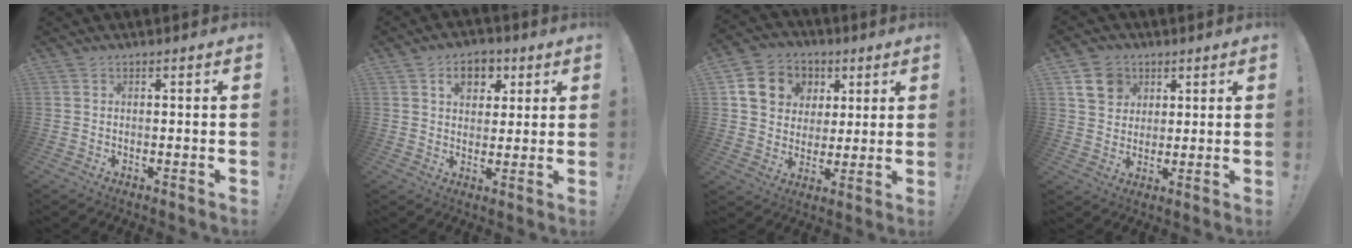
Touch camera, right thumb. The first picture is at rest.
{"total": 8.2, "force": [3.4, 6.2, 4.3], "torque": [-0.053, -0.007, 0.060]}
{"total": 12.7, "force": [4.3, 10.8, 4.9], "torque": [-0.071, -0.012, 0.091]}
{"total": 9.8, "force": [4.6, 8.0, 3.3], "torque": [-0.042, -0.021, 0.092]}